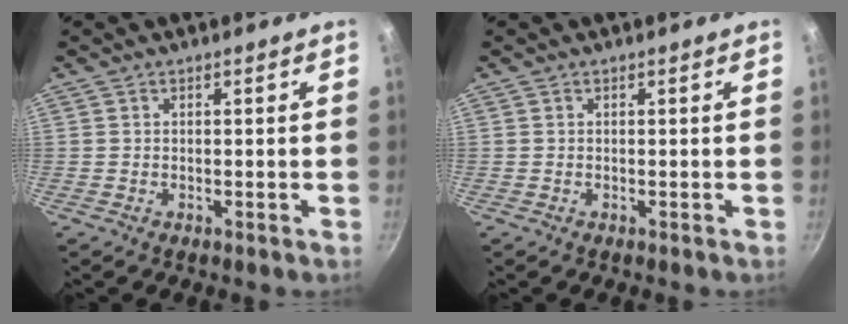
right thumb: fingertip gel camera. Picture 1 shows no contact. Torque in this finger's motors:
{"motor_torque": [-0.01, -0.01, 0.19, -0.23, 0.00]}